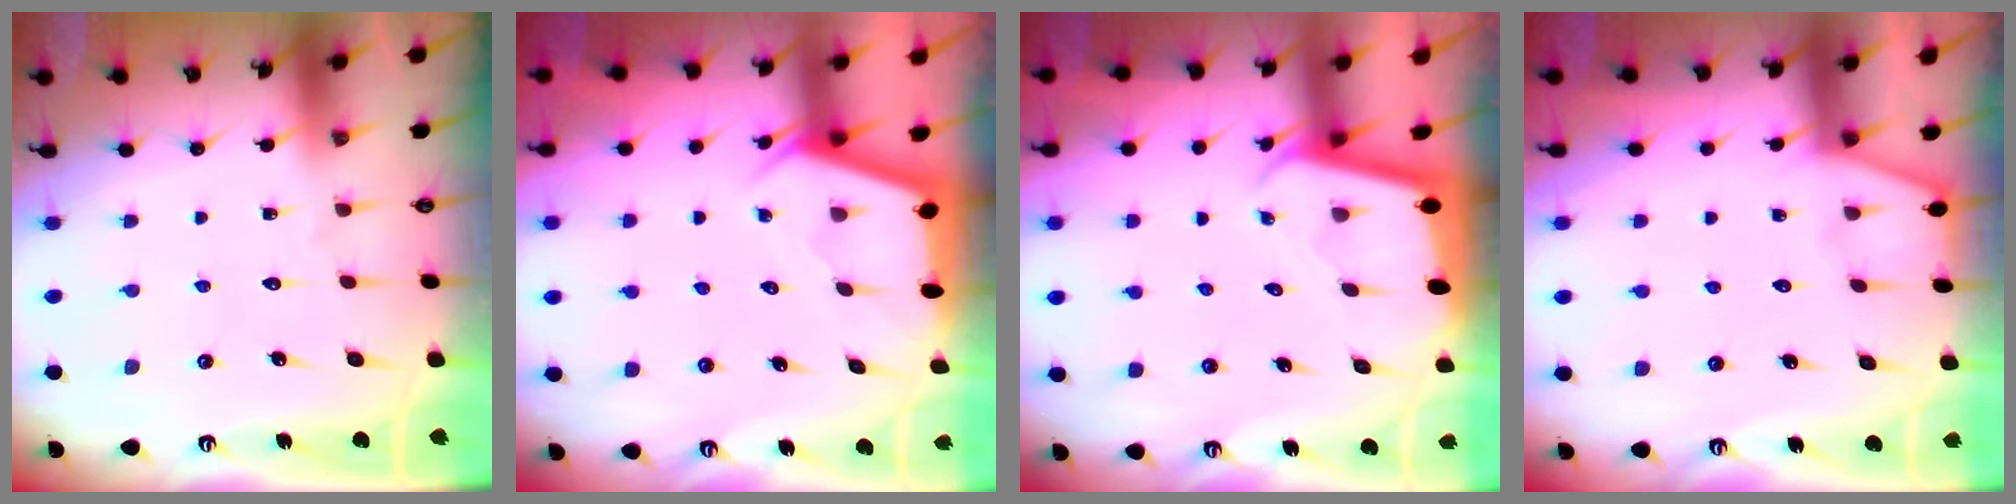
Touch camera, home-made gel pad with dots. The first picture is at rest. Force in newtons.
{"total": 2.9, "press": 2.8, "slide": 0.4}
{"total": 1.7, "press": 1.7, "slide": 0.1}
{"total": 1.5, "press": 1.4, "slide": 0.2}